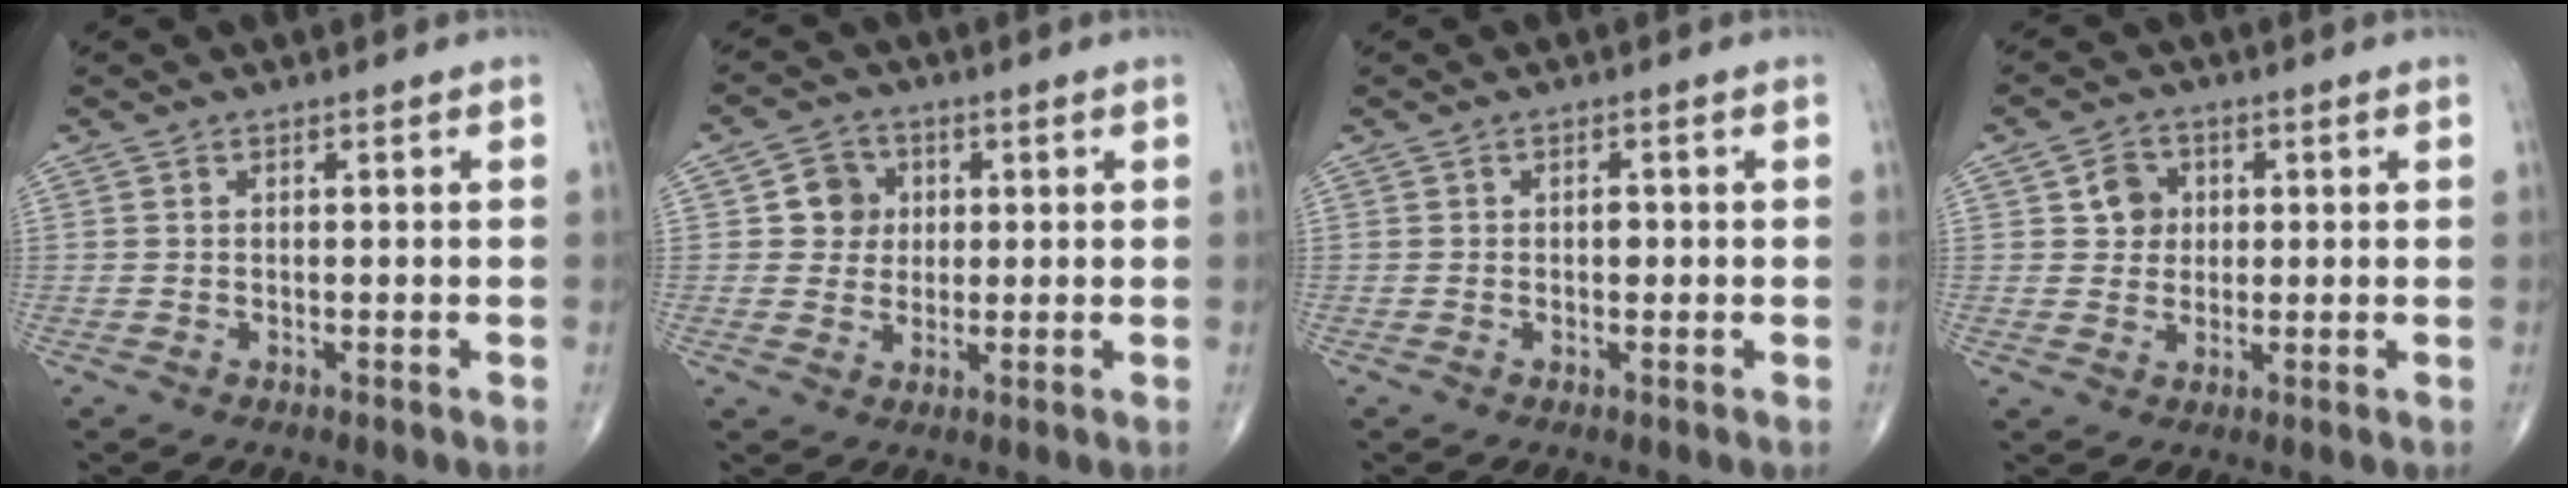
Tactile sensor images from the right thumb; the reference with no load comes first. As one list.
[{"total": 5.7, "force": [1.2, 5.2, 1.8], "torque": [0.003, 0.004, 0.015]}, {"total": 1.3, "force": [0.0, 0.8, 1.0], "torque": [-0.007, 0.003, -0.002]}, {"total": 4.8, "force": [1.1, 4.3, 2.0], "torque": [-0.007, 0.000, 0.015]}]